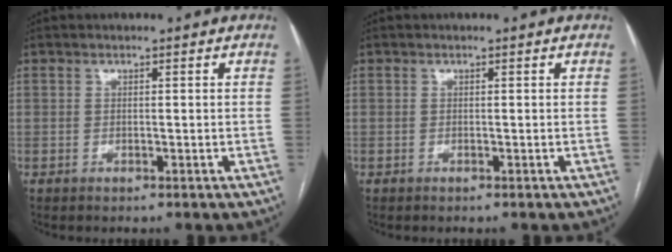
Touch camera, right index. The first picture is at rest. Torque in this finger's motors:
{"motor_torque": [0.43, 0.17, 0.02, 0.01]}